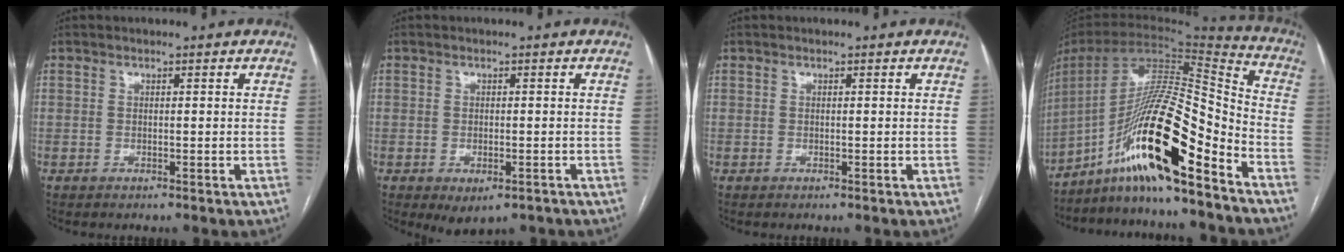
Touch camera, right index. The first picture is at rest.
{"total": 4.1, "force": [-2.4, 2.0, 2.6], "torque": [-0.034, -0.005, -0.024]}
{"total": 0.0}
{"total": 21.5, "force": [-12.9, 1.9, 17.1], "torque": [-0.319, 0.003, -0.231]}